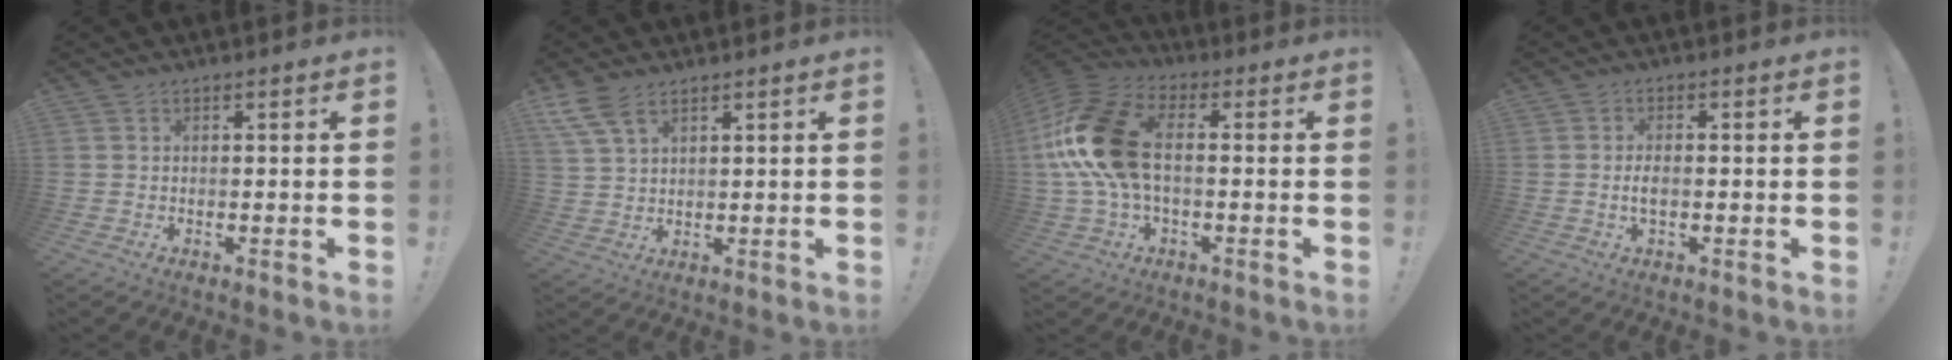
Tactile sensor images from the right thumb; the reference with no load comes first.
{"total": 7.3, "force": [4.7, 3.3, 4.4], "torque": [-0.089, -0.014, 0.094]}
{"total": 19.3, "force": [0.8, 10.8, 15.9], "torque": [-0.309, 0.022, 0.024]}
{"total": 2.9, "force": [-0.4, 1.2, 2.6], "torque": [-0.052, 0.003, -0.009]}